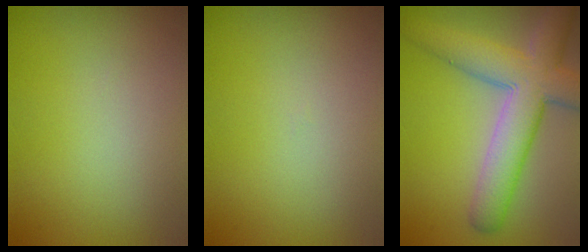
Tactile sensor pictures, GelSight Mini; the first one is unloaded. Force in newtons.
{"total": 0.0}
{"total": 8.1, "press": 8.1, "slide": 0.6}